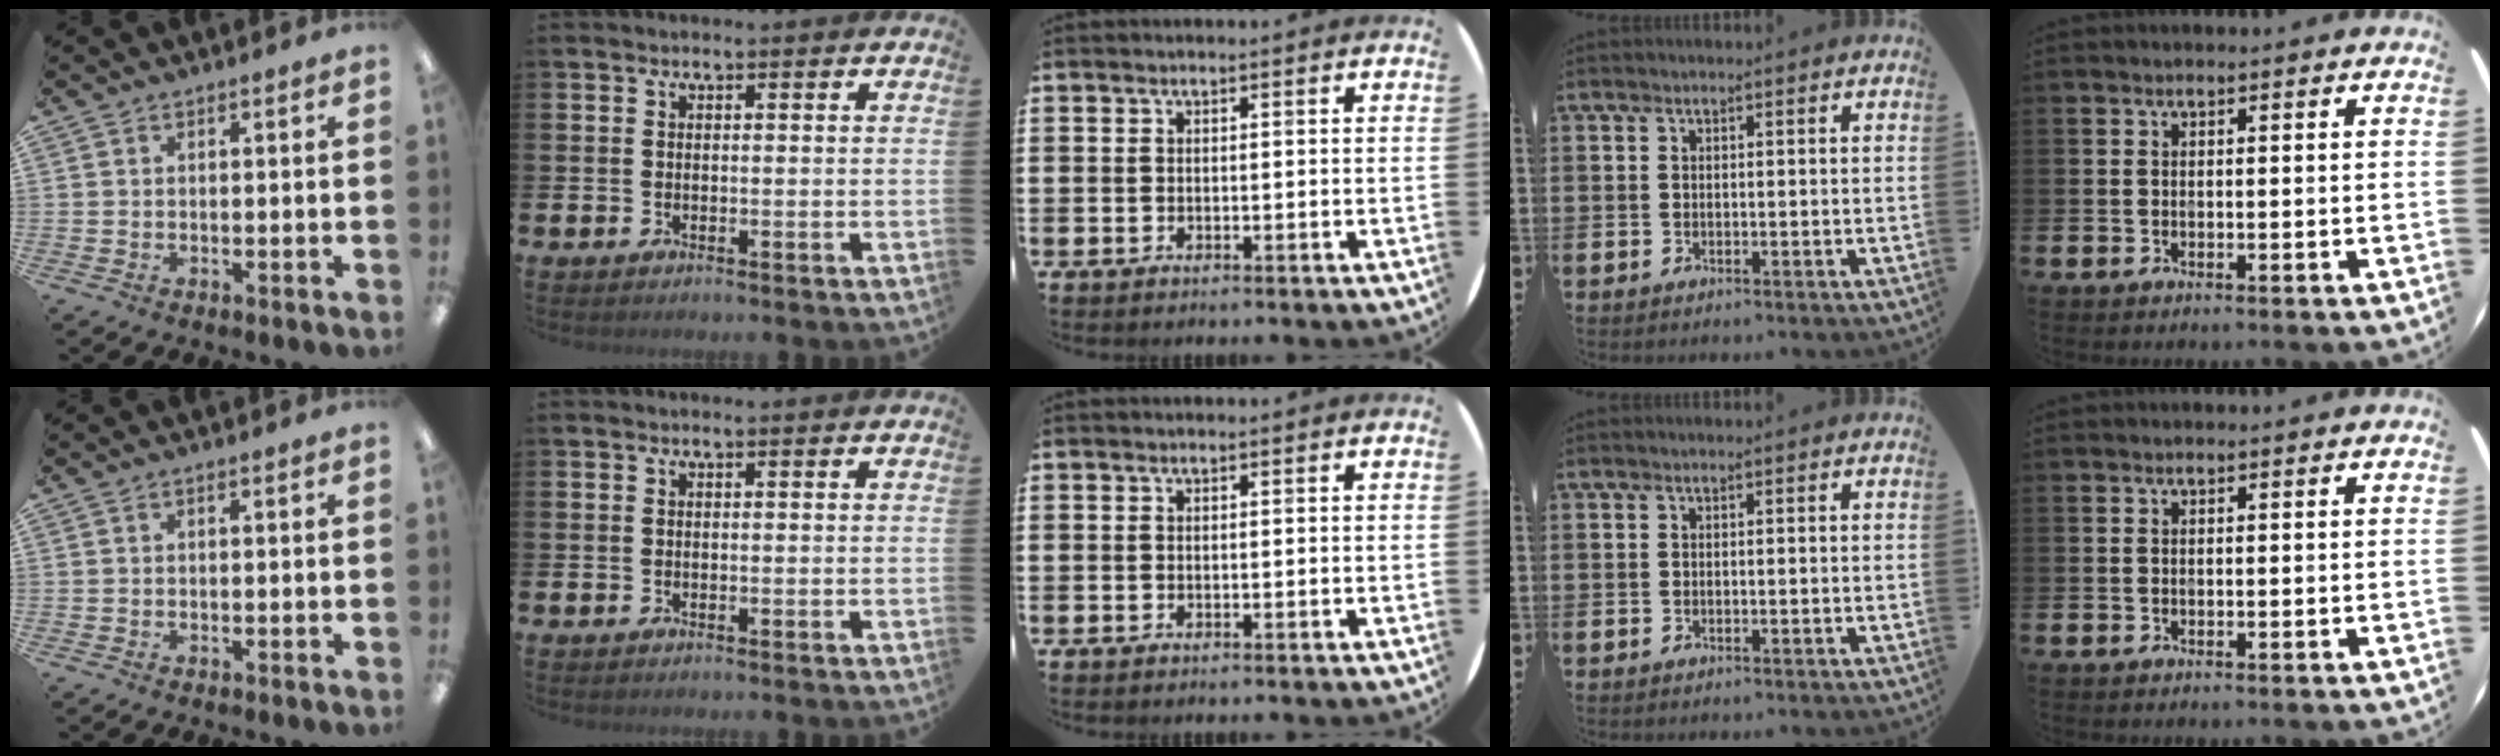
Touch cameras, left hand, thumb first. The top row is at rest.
{}